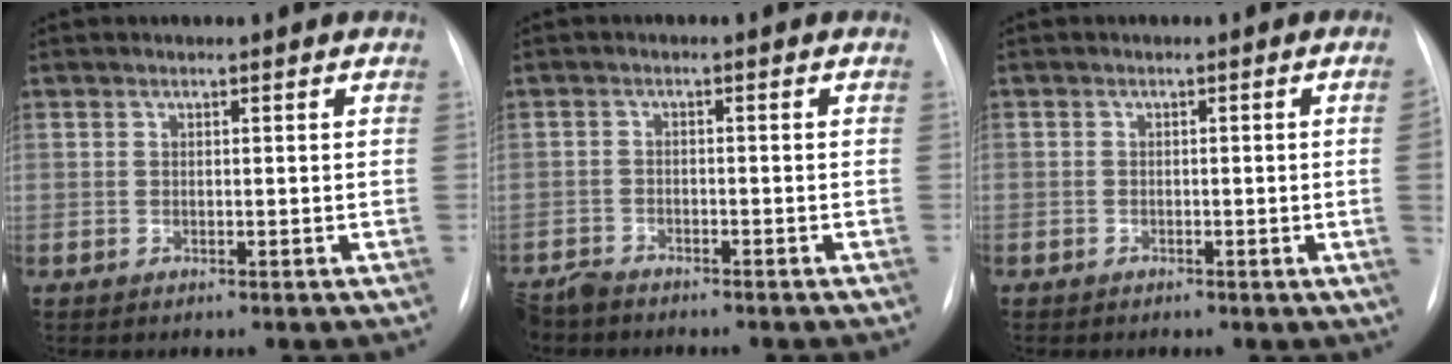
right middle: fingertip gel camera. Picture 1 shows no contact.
{"total": 4.4, "force": [-4.2, 1.2, 0.7], "torque": [-0.010, -0.013, -0.077]}
{"total": 2.3, "force": [-0.5, -0.4, 2.2], "torque": [-0.031, 0.001, -0.010]}